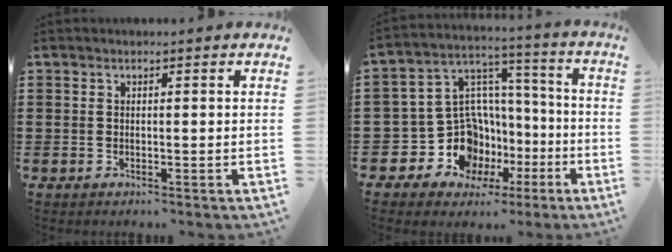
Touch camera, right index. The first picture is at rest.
{"total": 12.0, "force": [-3.3, 10.6, 4.6], "torque": [-0.145, -0.014, -0.035]}